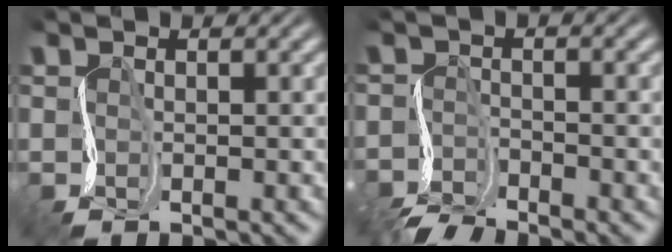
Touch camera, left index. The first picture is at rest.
{"total": 3.1, "force": [-2.9, 0.5, 0.9], "torque": [-0.020, -0.003, -0.058]}